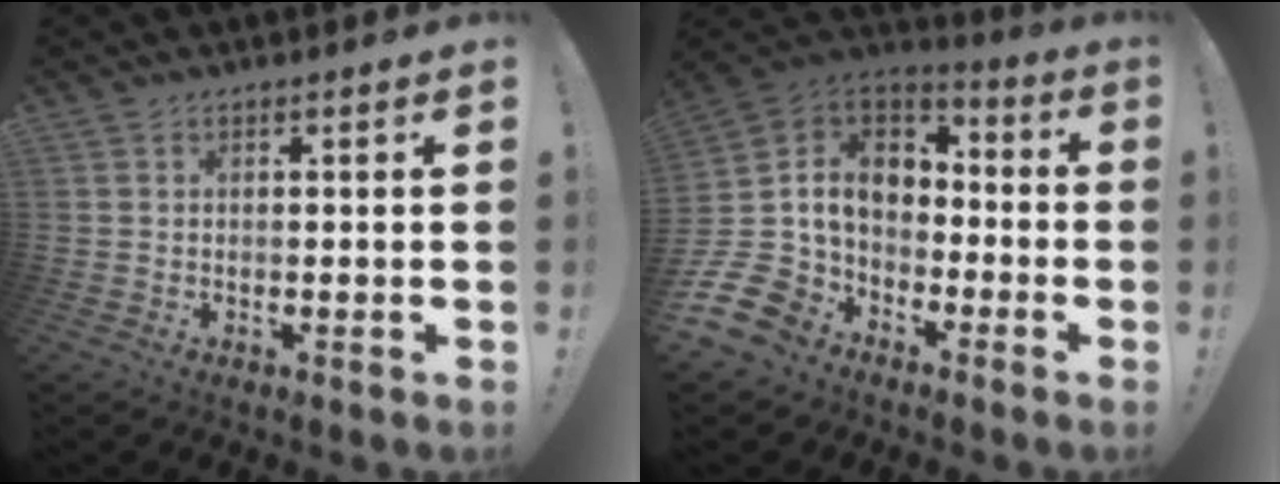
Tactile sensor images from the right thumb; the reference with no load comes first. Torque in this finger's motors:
{"motor_torque": [2.42, 2.51, 0.21, -0.07, 0.12]}